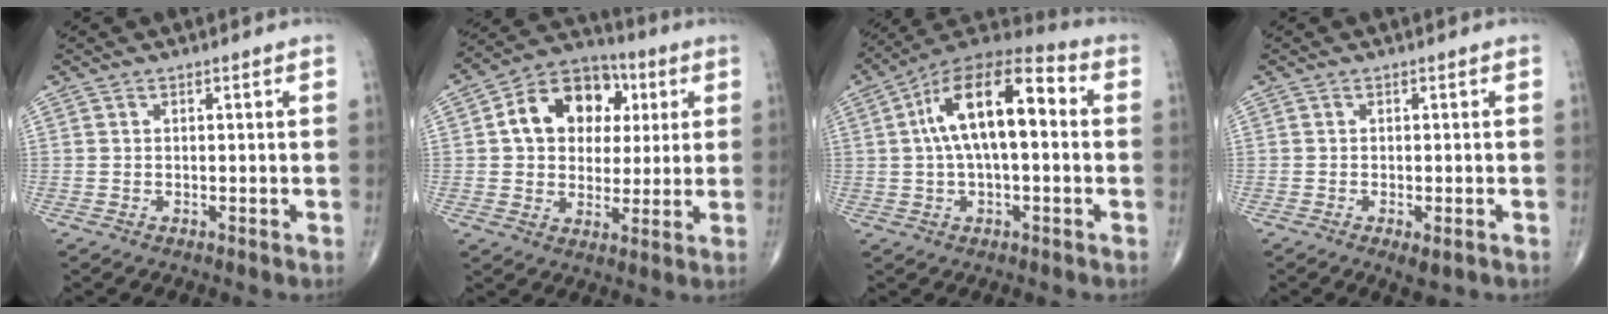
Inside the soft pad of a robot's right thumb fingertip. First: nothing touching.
{"total": 15.0, "force": [3.5, 11.5, 9.1], "torque": [-0.107, 0.009, 0.049]}
{"total": 16.7, "force": [2.1, 7.4, 14.8], "torque": [-0.250, 0.044, 0.027]}
{"total": 2.4, "force": [-1.1, 0.8, 2.0], "torque": [-0.032, -0.001, -0.013]}